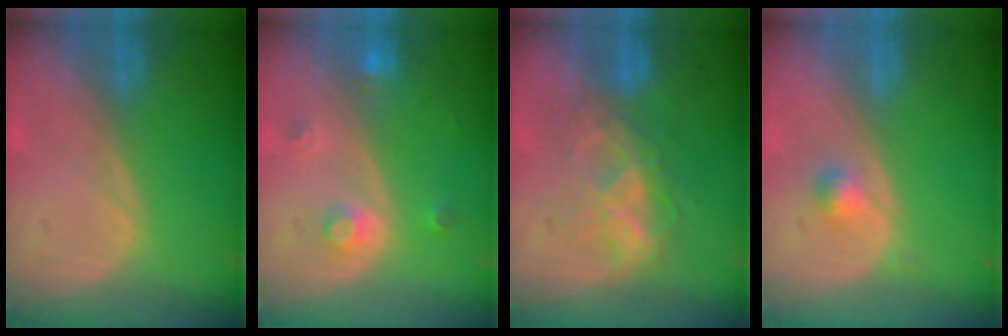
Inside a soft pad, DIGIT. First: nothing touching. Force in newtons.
{"total": 3.1, "press": 2.8, "slide": 1.2}
{"total": 6.5, "press": 6.4, "slide": 1.0}
{"total": 2.0, "press": 1.8, "slide": 0.8}